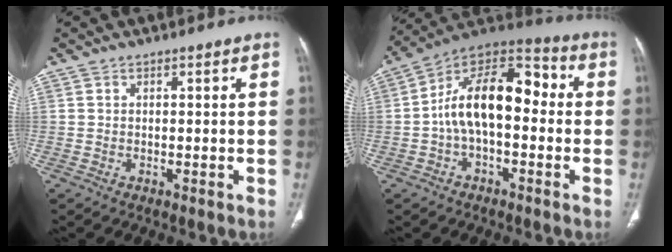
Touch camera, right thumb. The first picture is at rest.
{"total": 16.4, "force": [-0.5, 9.0, 13.7], "torque": [-0.204, 0.052, -0.023]}